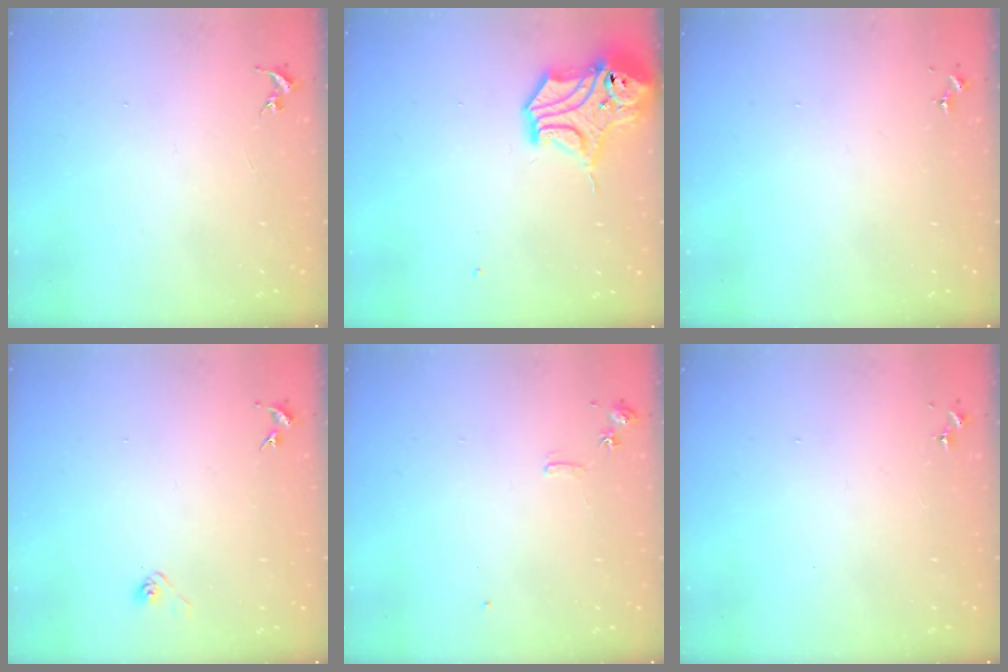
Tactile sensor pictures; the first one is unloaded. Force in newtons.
{"total": 14.8, "press": 14.7, "slide": 2.2}
{"total": 0.0}
{"total": 3.8, "press": 3.7, "slide": 1.0}
{"total": 6.2, "press": 6.2, "slide": 0.8}
{"total": 0.0}